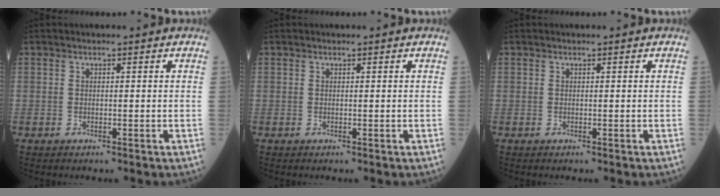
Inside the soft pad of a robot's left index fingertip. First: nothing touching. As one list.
[{"total": 0.0}, {"total": 0.0}]